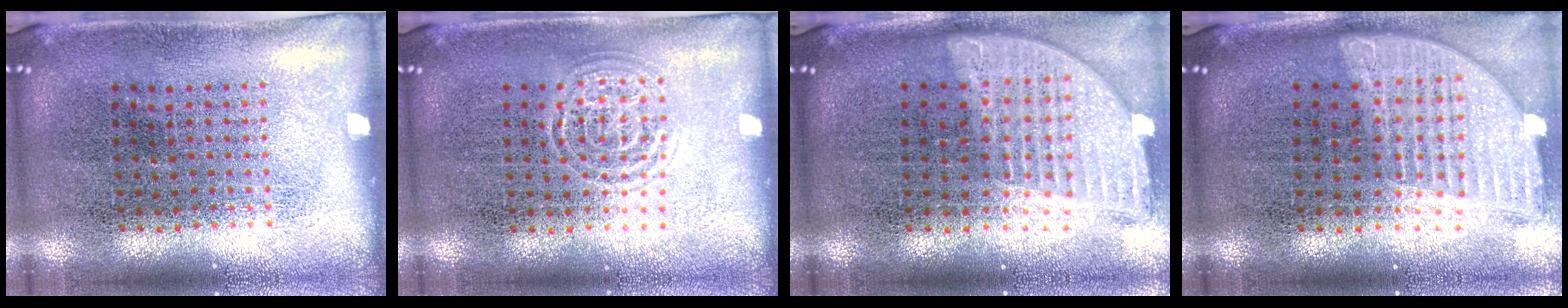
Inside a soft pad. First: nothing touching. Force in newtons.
{"total": 1.5, "press": 1.5, "slide": 0.3}
{"total": 1.9, "press": 1.5, "slide": 1.1}
{"total": 1.8, "press": 1.5, "slide": 1.0}